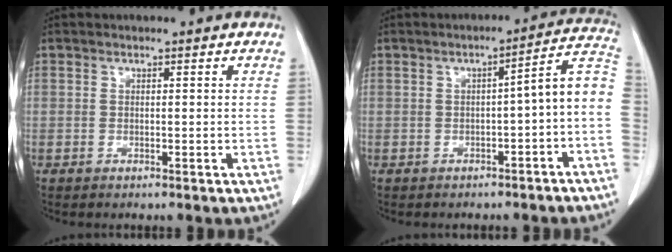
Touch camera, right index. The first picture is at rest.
{"total": 7.8, "force": [-2.6, 1.1, 7.3], "torque": [-0.082, 0.031, -0.036]}